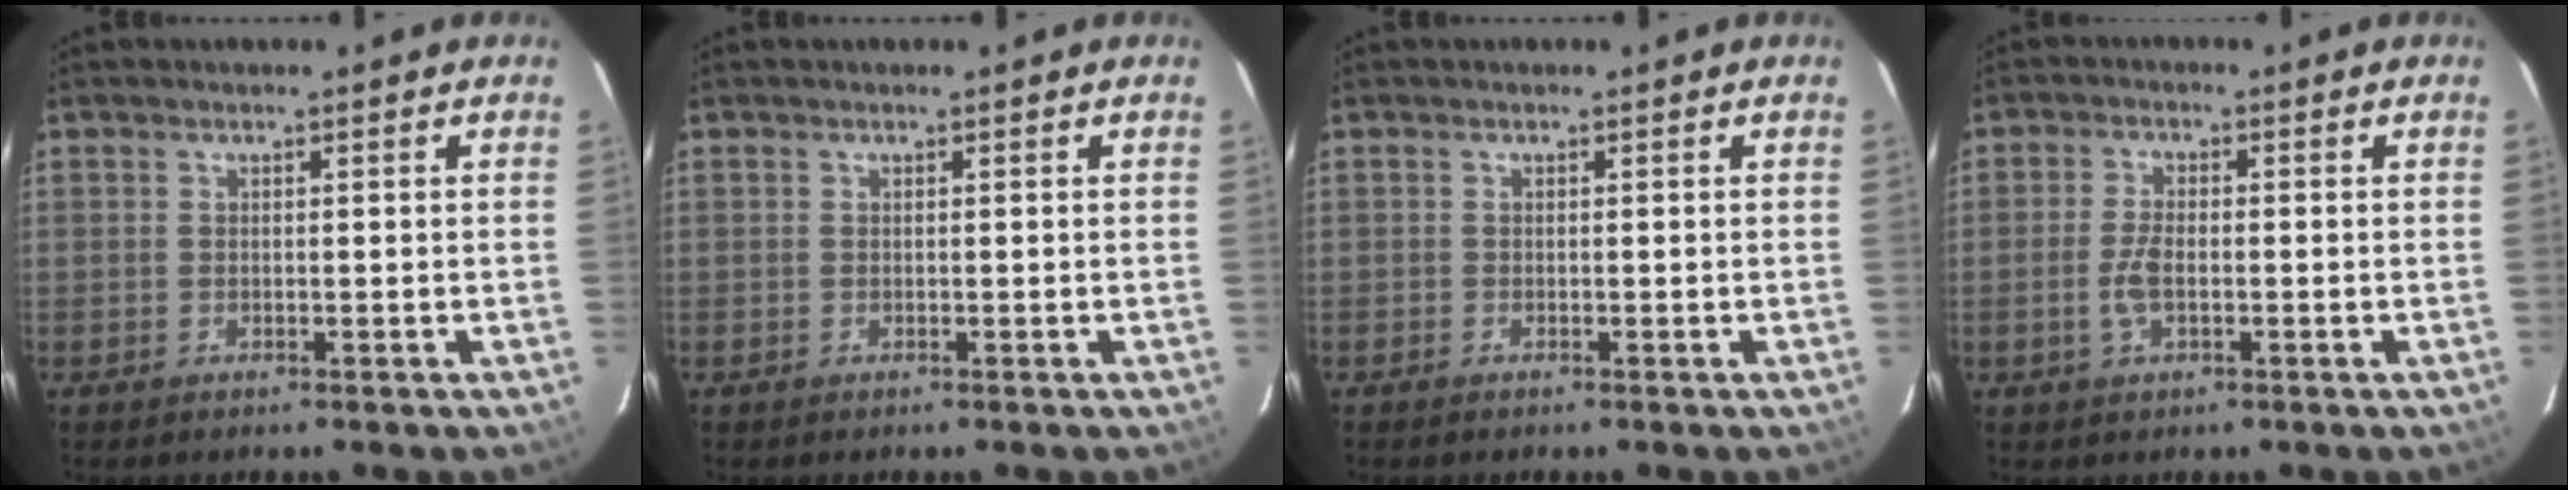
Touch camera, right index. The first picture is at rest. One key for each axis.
{"total": 0.0}
{"total": 0.0}
{"total": 4.3, "fx": -1.2, "fy": 1.9, "fz": 3.6, "tx": -0.079, "ty": 0.001, "tz": -0.023}